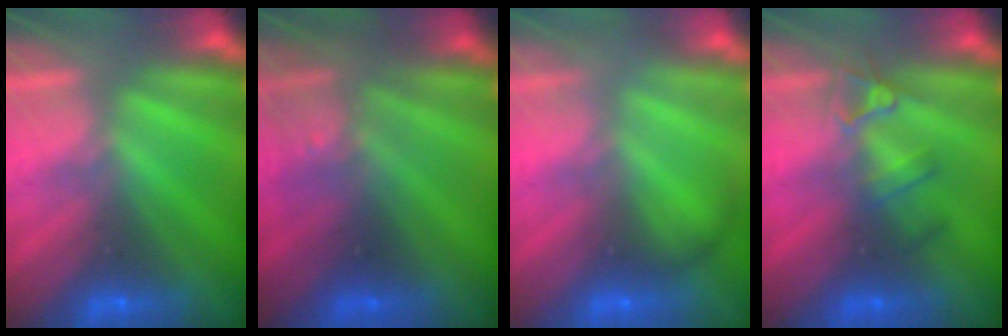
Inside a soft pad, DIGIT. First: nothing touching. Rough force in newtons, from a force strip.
{"total": 2.7}
{"total": 2.0}
{"total": 2.4}